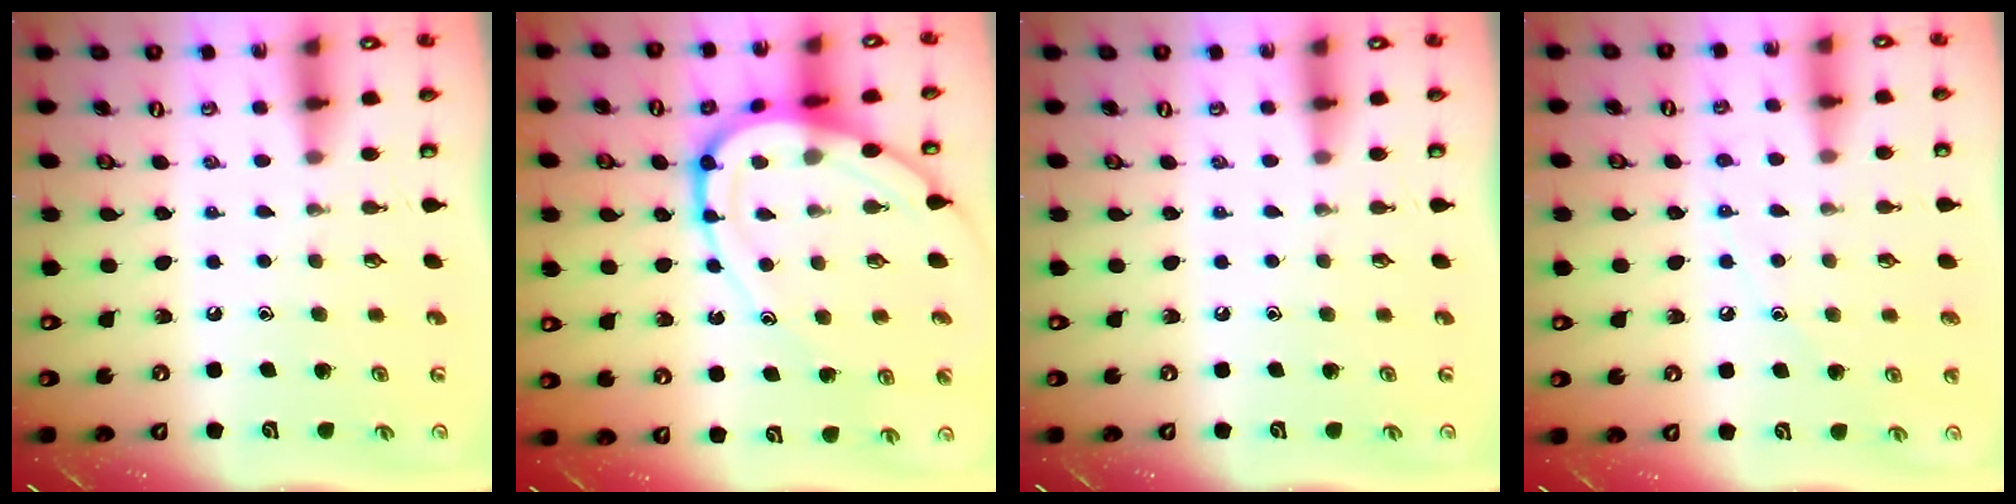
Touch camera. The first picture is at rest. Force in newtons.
{"total": 14.5, "press": 14.4, "slide": 1.8}
{"total": 0.0}
{"total": 5.9, "press": 5.9, "slide": 0.5}